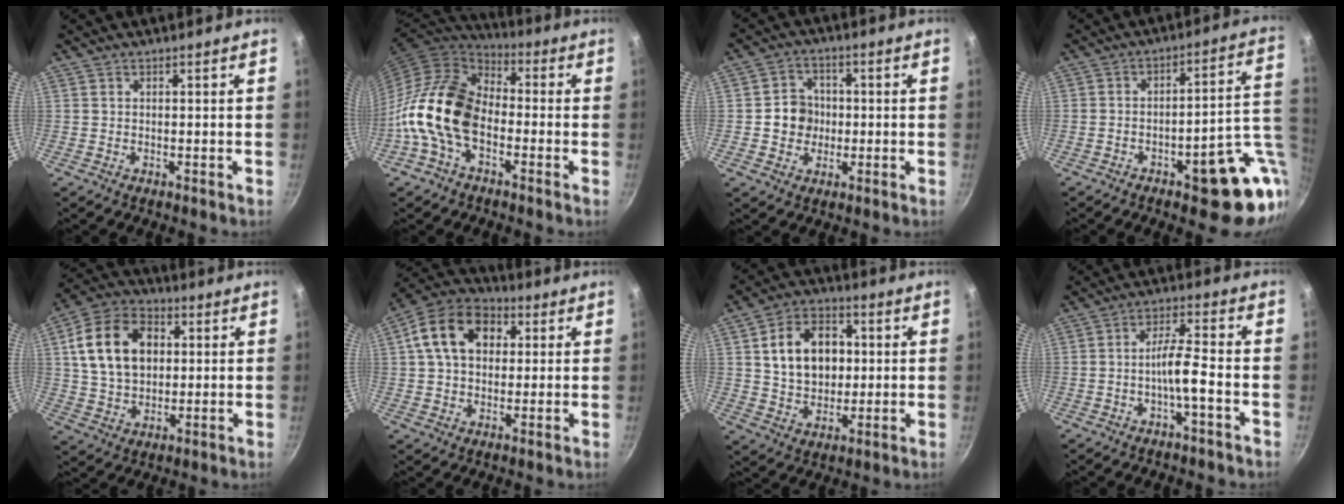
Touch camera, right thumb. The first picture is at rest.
{"total": 16.0, "force": [-4.1, 10.3, 11.5], "torque": [-0.192, 0.043, -0.100]}
{"total": 6.7, "force": [-0.4, 6.1, 2.7], "torque": [-0.007, 0.011, -0.014]}
{"total": 16.9, "force": [-4.9, 6.5, 14.8], "torque": [-0.130, 0.032, -0.056]}
{"total": 16.3, "force": [3.5, 11.6, 10.9], "torque": [-0.174, 0.008, 0.054]}
{"total": 14.3, "force": [3.5, 10.4, 9.2], "torque": [-0.135, 0.022, 0.042]}
{"total": 14.2, "force": [2.2, 10.5, 9.4], "torque": [-0.122, 0.009, 0.036]}
{"total": 6.1, "force": [-2.6, 1.1, 5.4], "torque": [-0.104, 0.035, -0.045]}